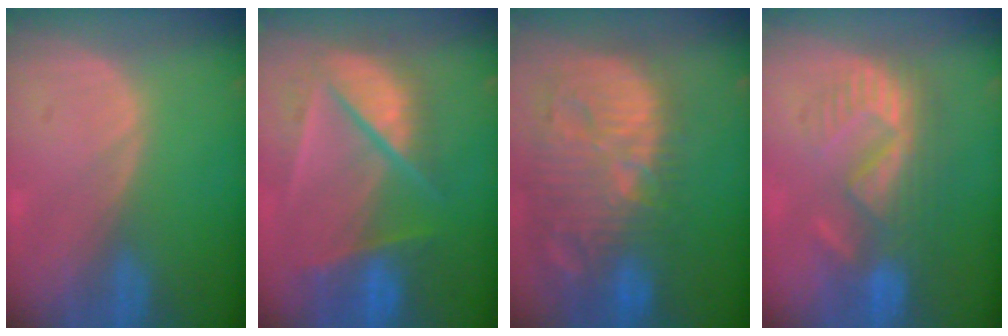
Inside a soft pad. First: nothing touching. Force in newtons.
{"total": 9.9, "press": 8.5, "slide": 5.1}
{"total": 14.7, "press": 12.7, "slide": 7.3}
{"total": 8.6, "press": 8.2, "slide": 2.8}